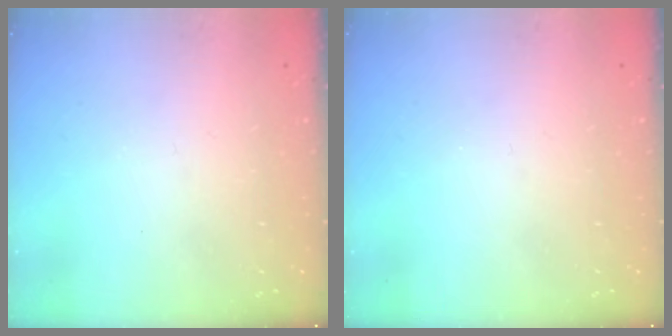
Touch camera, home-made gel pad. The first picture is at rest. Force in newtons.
{"total": 0.0}